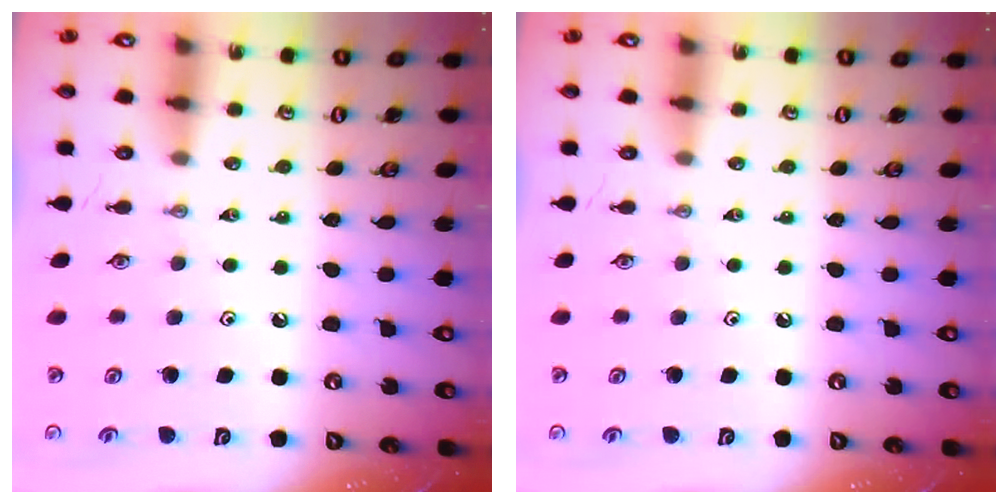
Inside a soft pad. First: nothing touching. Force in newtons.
{"total": 0.0}